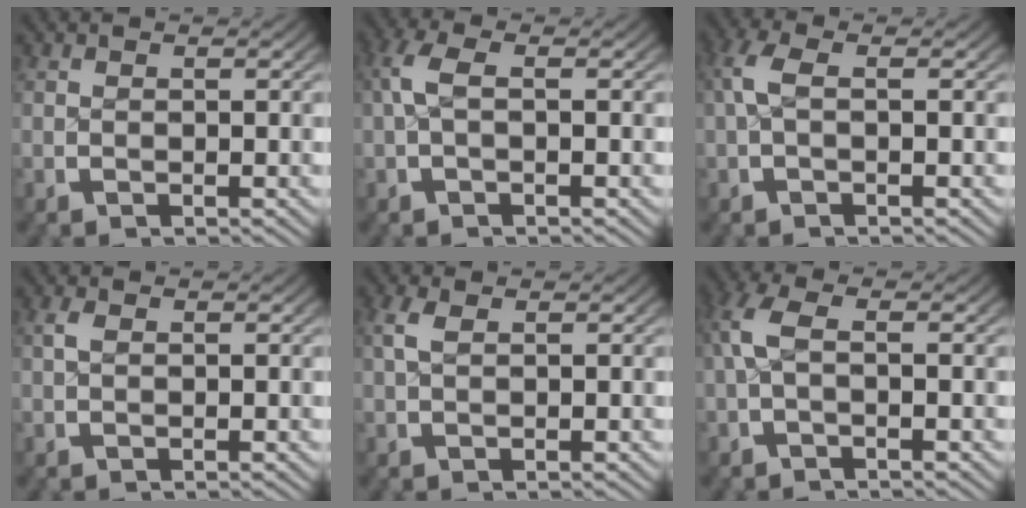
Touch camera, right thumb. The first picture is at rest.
{"total": 2.4, "force": [0.3, 0.9, 2.2], "torque": [-0.055, 0.006, 0.008]}
{"total": 2.2, "force": [0.3, 0.8, 2.0], "torque": [-0.053, 0.005, 0.007]}
{"total": 0.9, "force": [0.4, 0.4, 0.7], "torque": [-0.019, 0.003, 0.011]}
{"total": 1.5, "force": [0.7, 0.5, 1.2], "torque": [-0.030, 0.004, 0.018]}
{"total": 2.8, "force": [0.2, 1.2, 2.5], "torque": [-0.065, 0.005, 0.007]}